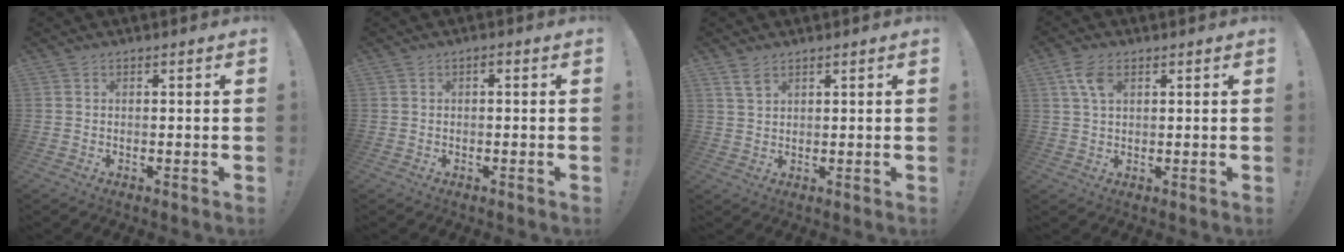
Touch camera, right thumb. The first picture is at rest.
{"total": 0.9, "force": [-0.7, 0.2, 0.5], "torque": [-0.009, 0.004, -0.012]}
{"total": 3.6, "force": [2.4, 1.6, 2.2], "torque": [-0.031, -0.013, 0.044]}
{"total": 5.7, "force": [2.5, 3.1, 4.1], "torque": [-0.082, -0.002, 0.046]}